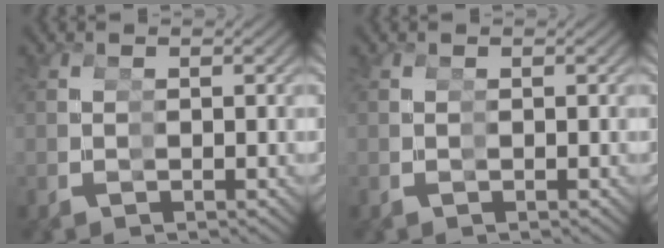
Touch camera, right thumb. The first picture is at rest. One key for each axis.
{"total": 0.0}